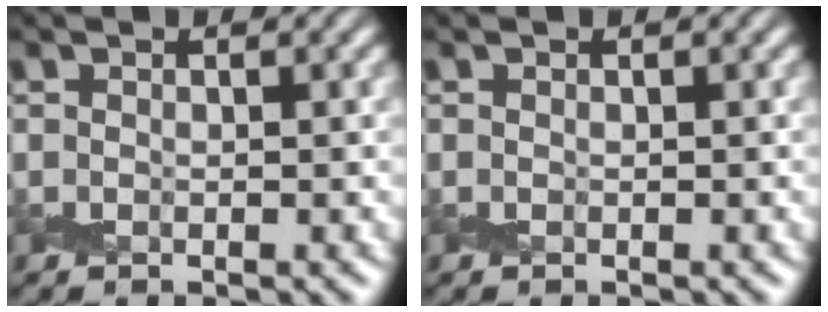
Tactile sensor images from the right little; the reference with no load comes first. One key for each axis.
{"total": 0.0}